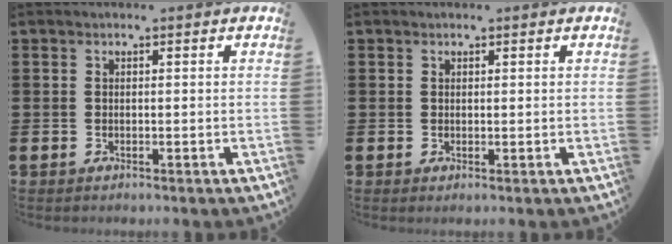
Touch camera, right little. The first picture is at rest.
{"total": 0.0}